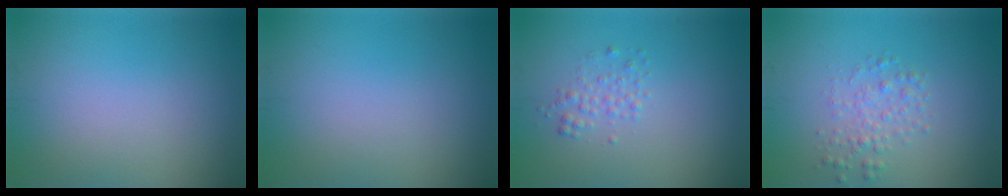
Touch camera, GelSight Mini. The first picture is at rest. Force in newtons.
{"total": 0.0}
{"total": 1.4, "press": 1.4, "slide": 0.0}
{"total": 1.9, "press": 1.9, "slide": 0.0}